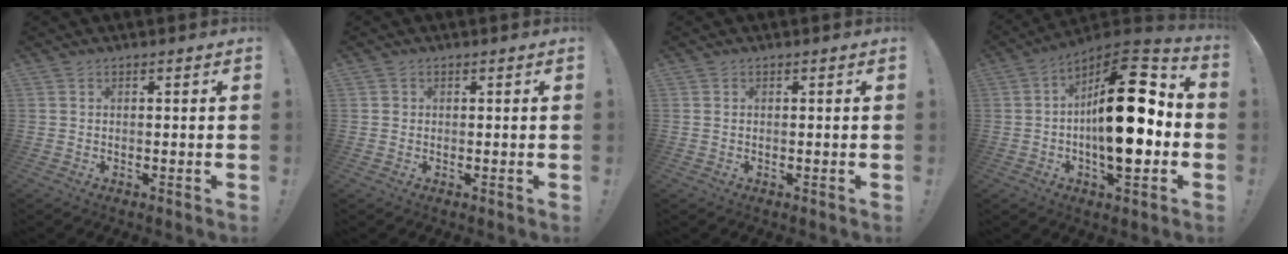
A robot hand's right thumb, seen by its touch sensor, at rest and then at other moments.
{"total": 0.8, "force": [0.3, 0.8, 0.1], "torque": [-0.005, 0.003, 0.006]}
{"total": 0.0}
{"total": 23.3, "force": [-0.8, 9.7, 21.1], "torque": [-0.324, 0.003, -0.018]}